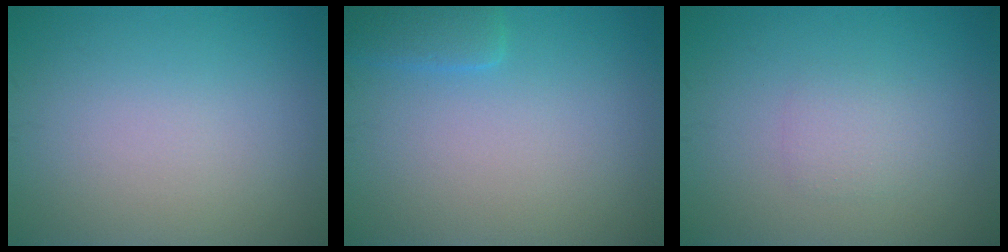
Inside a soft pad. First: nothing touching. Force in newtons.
{"total": 1.9, "press": 1.9, "slide": 0.1}
{"total": 1.4, "press": 1.4, "slide": 0.1}